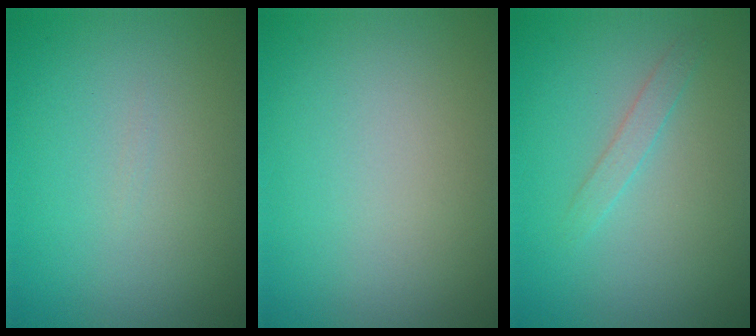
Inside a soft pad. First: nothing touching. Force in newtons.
{"total": 0.0}
{"total": 1.2, "press": 1.2, "slide": 0.1}